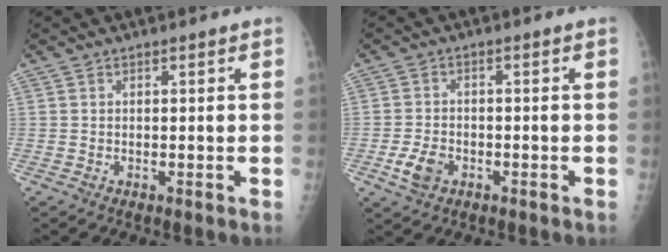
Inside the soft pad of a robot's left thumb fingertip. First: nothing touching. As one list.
[{"total": 4.7, "force": [-1.9, 3.2, 2.9], "torque": [-0.053, 0.005, -0.034]}]